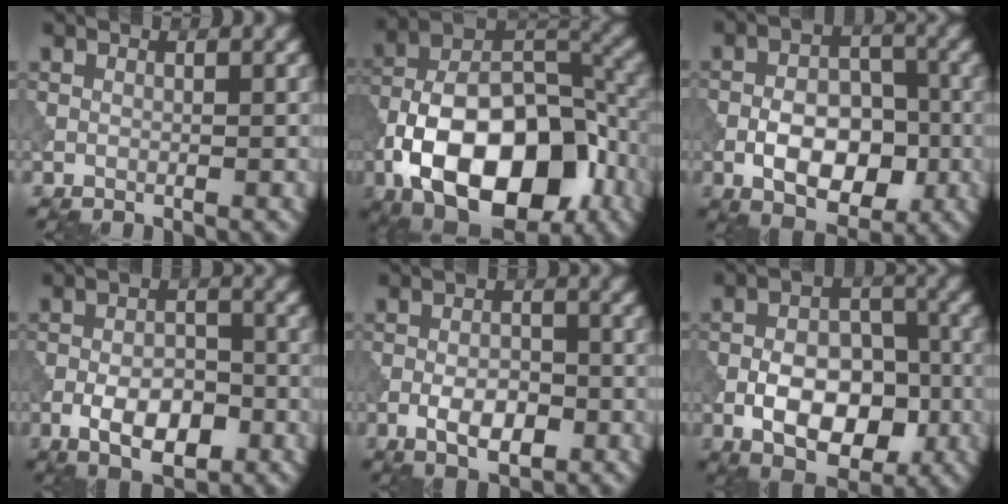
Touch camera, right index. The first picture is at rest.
{"total": 16.5, "force": [-6.8, 9.6, 11.6], "torque": [-0.173, 0.001, -0.121]}
{"total": 6.9, "force": [-2.4, 4.0, 5.1], "torque": [-0.067, 0.009, -0.041]}
{"total": 5.4, "force": [-2.4, 2.6, 4.1], "torque": [-0.058, 0.004, -0.042]}
{"total": 3.9, "force": [-1.7, 1.8, 3.0], "torque": [-0.043, 0.004, -0.029]}
{"total": 7.7, "force": [-2.7, 4.5, 5.6], "torque": [-0.079, 0.008, -0.047]}